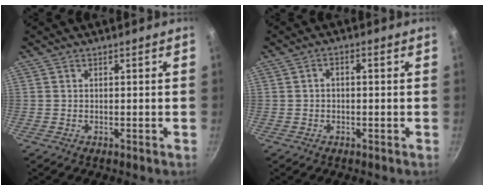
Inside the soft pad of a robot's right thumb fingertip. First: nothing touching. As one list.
[{"total": 1.9, "force": [-0.2, 1.1, 1.6], "torque": [-0.032, 0.015, -0.005]}]